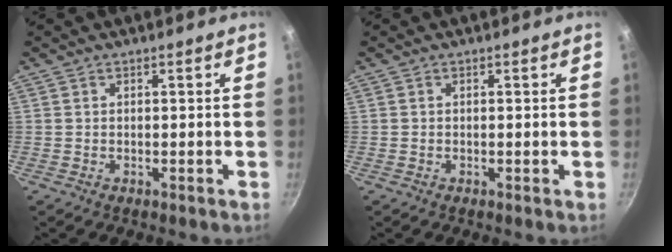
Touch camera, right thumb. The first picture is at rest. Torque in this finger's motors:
{"motor_torque": [0.20, 0.07, 0.24, -0.17, 0.00]}